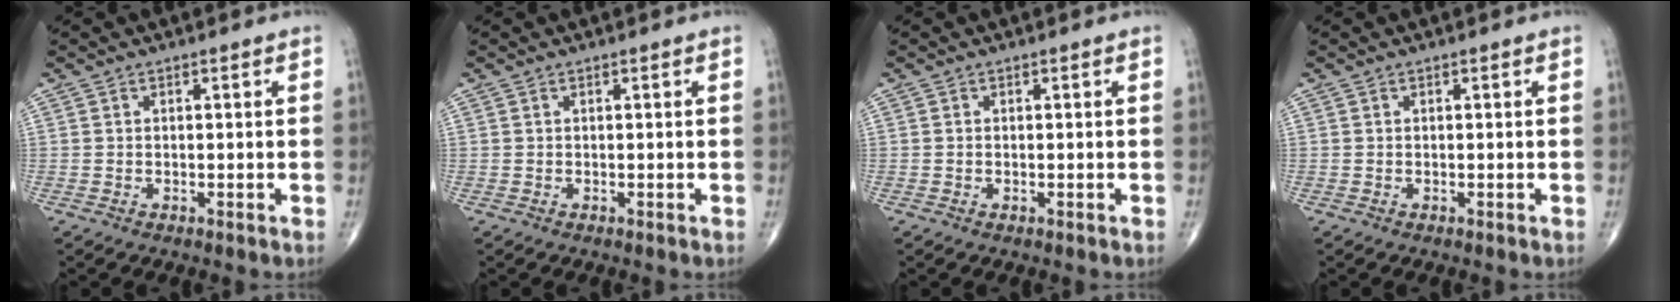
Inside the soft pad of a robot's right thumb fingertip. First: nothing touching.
{"total": 0.0}
{"total": 0.0}
{"total": 0.0}